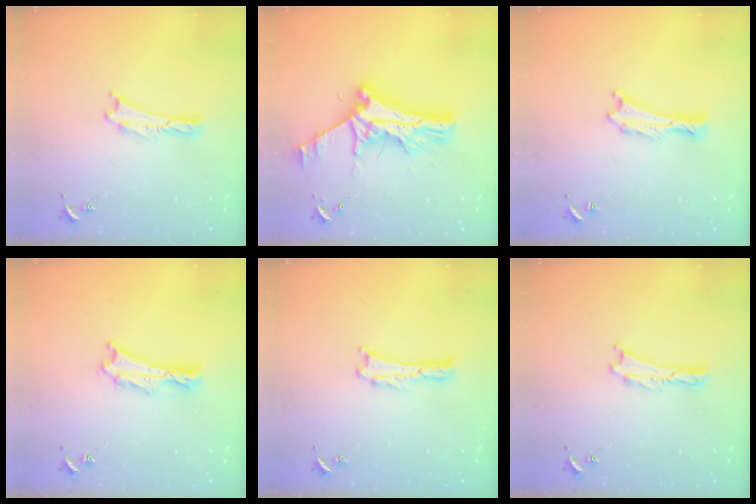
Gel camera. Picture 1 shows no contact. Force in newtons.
{"total": 11.4, "press": 11.4, "slide": 1.1}
{"total": 0.8, "press": 0.7, "slide": 0.2}
{"total": 2.4, "press": 2.4, "slide": 0.3}
{"total": 0.0}
{"total": 0.0}